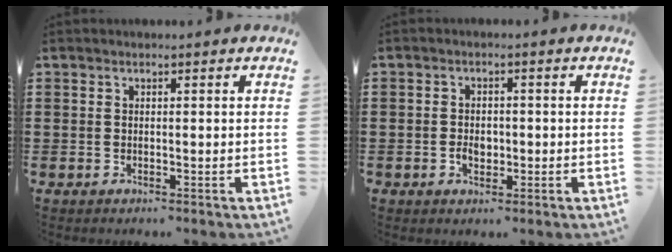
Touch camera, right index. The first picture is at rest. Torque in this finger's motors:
{"motor_torque": [2.14, 0.00, 0.06, 0.05]}